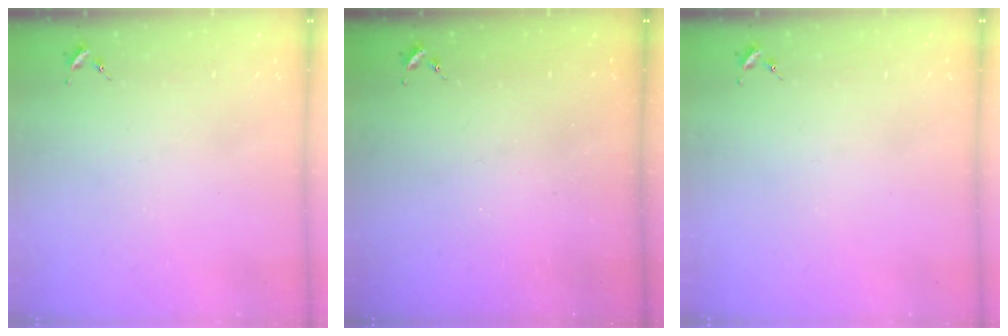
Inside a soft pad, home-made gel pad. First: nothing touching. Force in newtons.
{"total": 0.0}
{"total": 0.0}